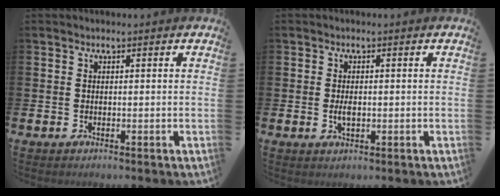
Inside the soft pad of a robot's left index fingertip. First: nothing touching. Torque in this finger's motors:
{"motor_torque": [0.81, 0.31, 0.07, 0.09]}